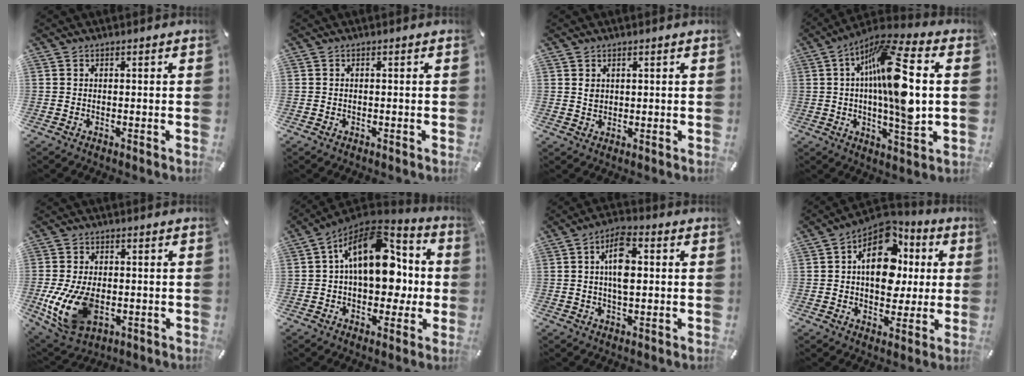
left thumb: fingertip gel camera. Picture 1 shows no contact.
{"total": 0.8, "force": [-0.2, 0.5, 0.6], "torque": [-0.013, 0.001, -0.005]}
{"total": 1.7, "force": [0.7, 1.4, 0.8], "torque": [-0.019, 0.003, 0.012]}
{"total": 18.4, "force": [1.7, 5.3, 17.5], "torque": [-0.317, -0.008, 0.016]}
{"total": 13.9, "force": [-3.0, 9.1, 10.1], "torque": [-0.223, -0.005, -0.051]}
{"total": 19.8, "force": [3.3, 12.8, 14.7], "torque": [-0.222, -0.020, 0.055]}
{"total": 8.8, "force": [1.1, 4.3, 7.6], "torque": [-0.134, 0.008, 0.016]}
{"total": 16.2, "force": [3.1, 11.7, 10.7], "torque": [-0.145, -0.020, 0.057]}